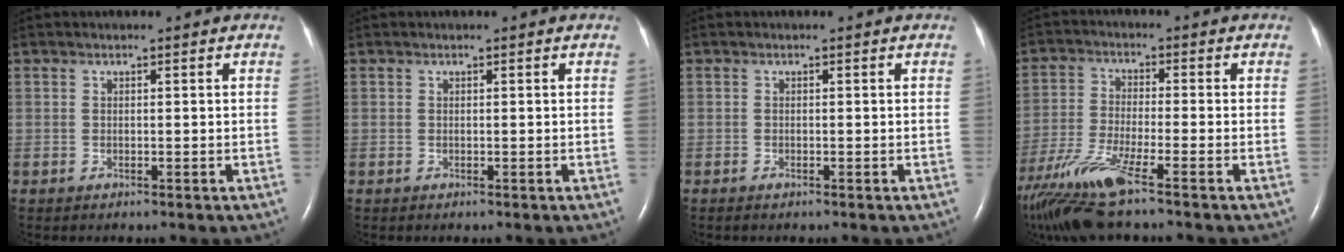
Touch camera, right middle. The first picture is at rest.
{"total": 0.0}
{"total": 0.6, "force": [-0.5, 0.1, 0.3], "torque": [-0.011, -0.001, -0.008]}
{"total": 12.3, "force": [-8.5, 0.5, 8.9], "torque": [-0.186, -0.031, -0.160]}